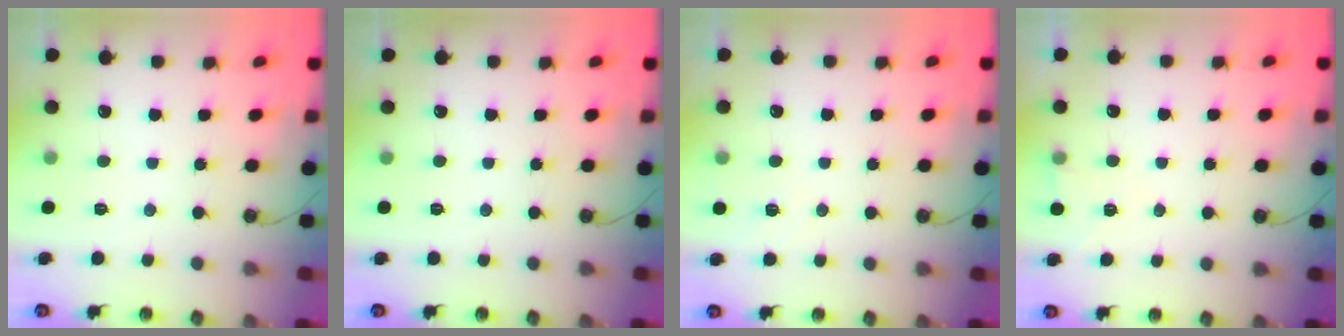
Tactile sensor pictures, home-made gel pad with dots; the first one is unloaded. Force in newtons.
{"total": 0.0}
{"total": 5.0, "press": 4.9, "slide": 0.9}
{"total": 5.1, "press": 2.6, "slide": 4.4}